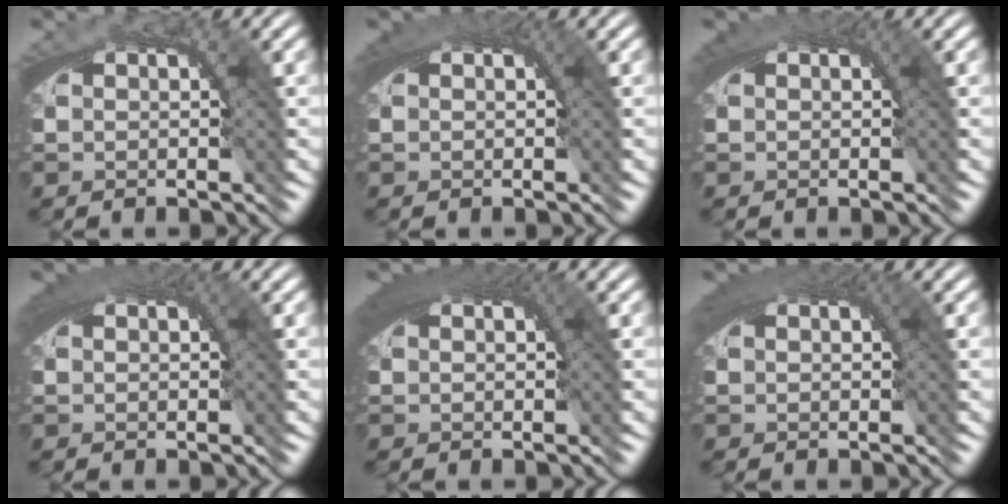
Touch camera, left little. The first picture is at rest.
{"total": 1.7, "force": [0.5, 1.1, 1.3], "torque": [-0.021, -0.003, 0.008]}
{"total": 1.6, "force": [0.5, 1.0, 1.1], "torque": [-0.018, -0.005, 0.008]}
{"total": 2.2, "force": [0.6, 1.3, 1.7], "torque": [-0.029, -0.005, 0.010]}
{"total": 3.3, "force": [0.9, 1.8, 2.7], "torque": [-0.044, -0.006, 0.015]}
{"total": 2.5, "force": [0.7, 1.3, 1.9], "torque": [-0.032, -0.007, 0.013]}